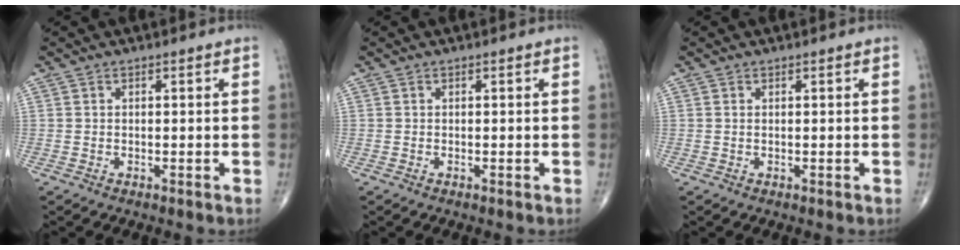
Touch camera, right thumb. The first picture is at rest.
{"total": 0.0}
{"total": 0.0}